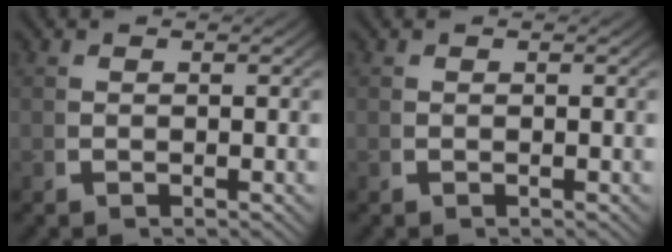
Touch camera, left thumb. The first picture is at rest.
{"total": 0.0}